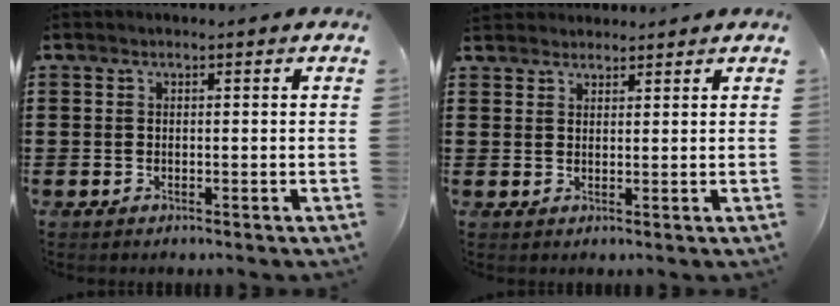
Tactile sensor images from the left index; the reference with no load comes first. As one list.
[{"total": 2.2, "force": [2.1, 0.7, -0.2], "torque": [-0.002, 0.002, 0.041]}]